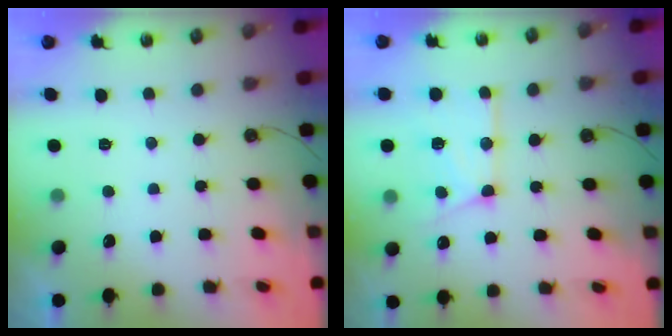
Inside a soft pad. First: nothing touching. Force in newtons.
{"total": 16.9, "press": 16.8, "slide": 1.6}